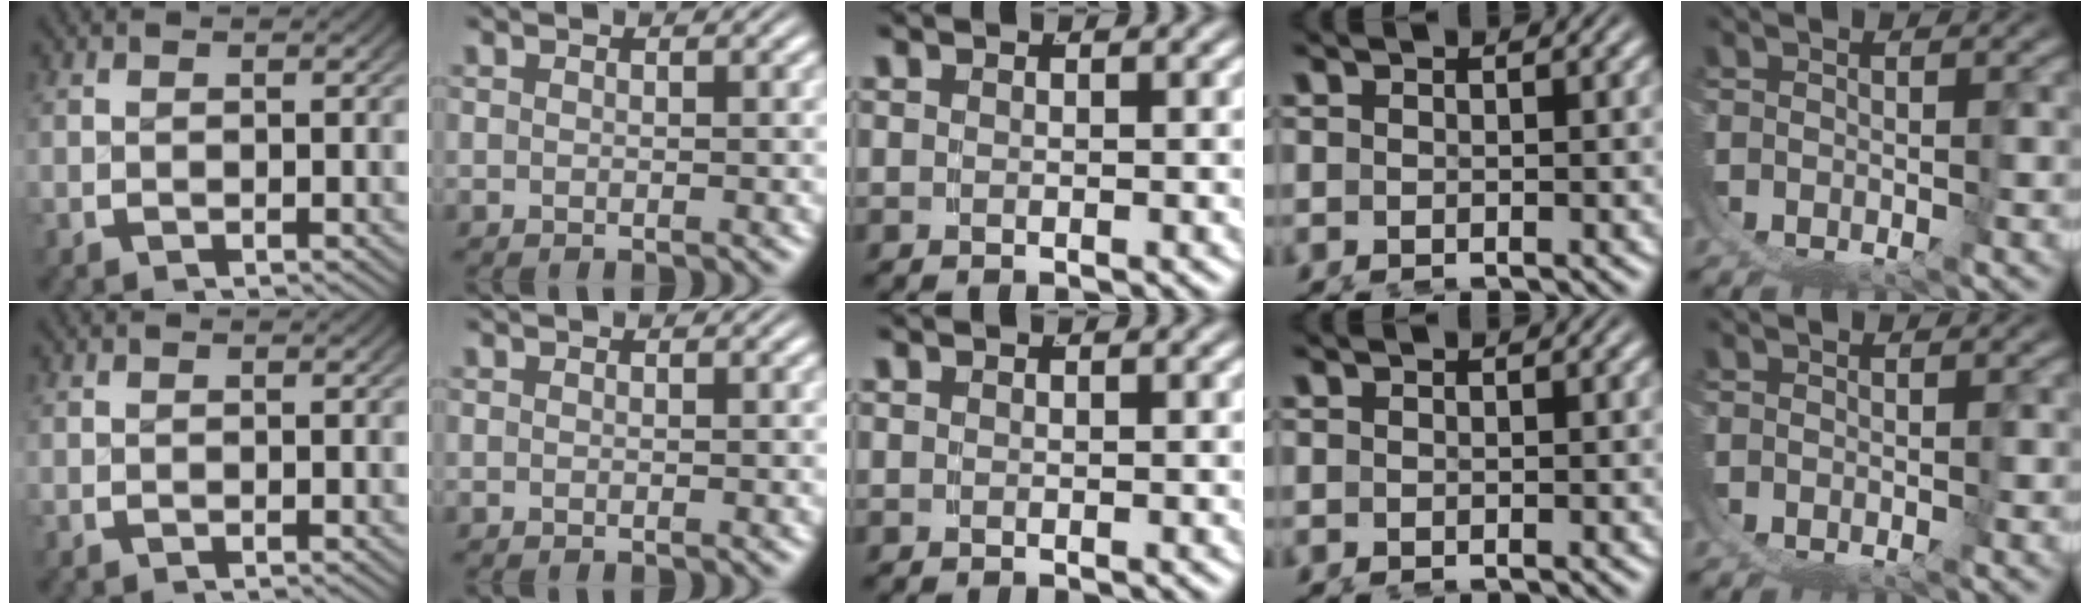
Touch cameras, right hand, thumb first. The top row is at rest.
{}